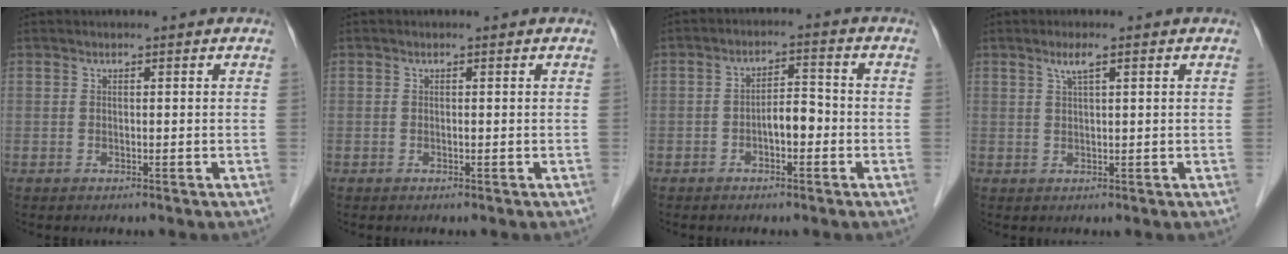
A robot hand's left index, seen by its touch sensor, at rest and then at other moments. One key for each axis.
{"total": 0.0}
{"total": 3.7, "fx": -1.3, "fy": 1.4, "fz": 3.1, "tx": -0.052, "ty": 0.017, "tz": -0.021}
{"total": 2.1, "fx": 1.2, "fy": 0.0, "fz": 1.8, "tx": -0.040, "ty": 0.006, "tz": 0.023}